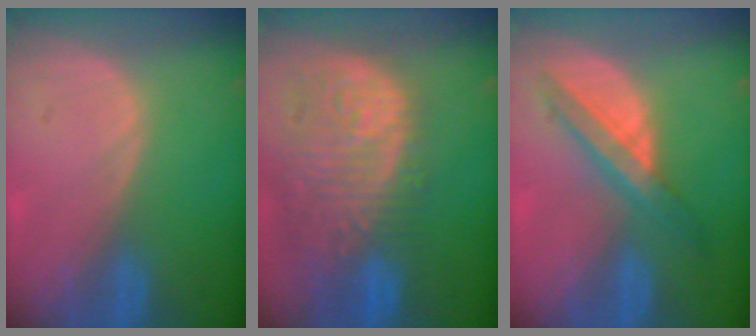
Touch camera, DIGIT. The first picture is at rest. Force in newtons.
{"total": 13.6, "press": 11.4, "slide": 7.4}
{"total": 5.9, "press": 5.8, "slide": 0.5}